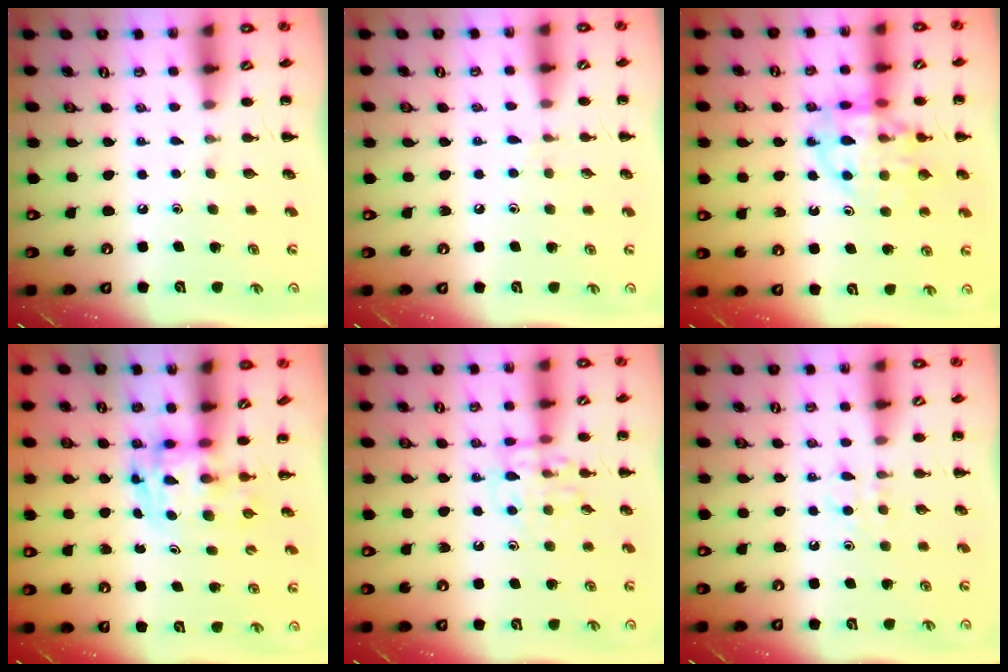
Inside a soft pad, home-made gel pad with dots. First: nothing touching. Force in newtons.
{"total": 4.7, "press": 4.2, "slide": 2.0}
{"total": 15.2, "press": 15.1, "slide": 2.2}
{"total": 3.6, "press": 3.6, "slide": 0.5}
{"total": 10.6, "press": 10.6, "slide": 0.7}
{"total": 4.1, "press": 3.9, "slide": 1.3}